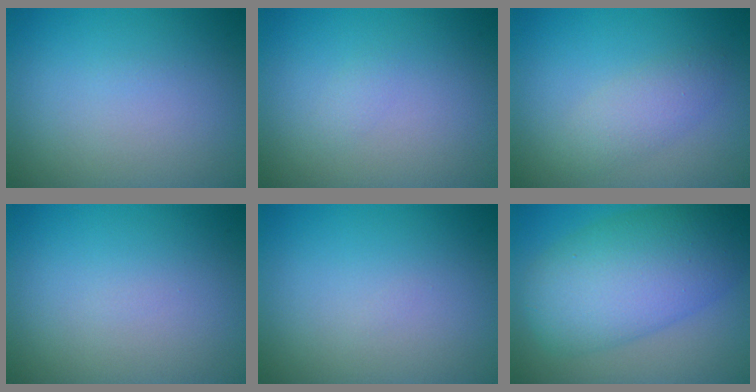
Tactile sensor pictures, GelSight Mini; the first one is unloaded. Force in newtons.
{"total": 0.7, "press": 0.7, "slide": 0.1}
{"total": 2.2, "press": 2.2, "slide": 0.2}
{"total": 0.0}
{"total": 0.0}
{"total": 9.4, "press": 9.3, "slide": 0.3}